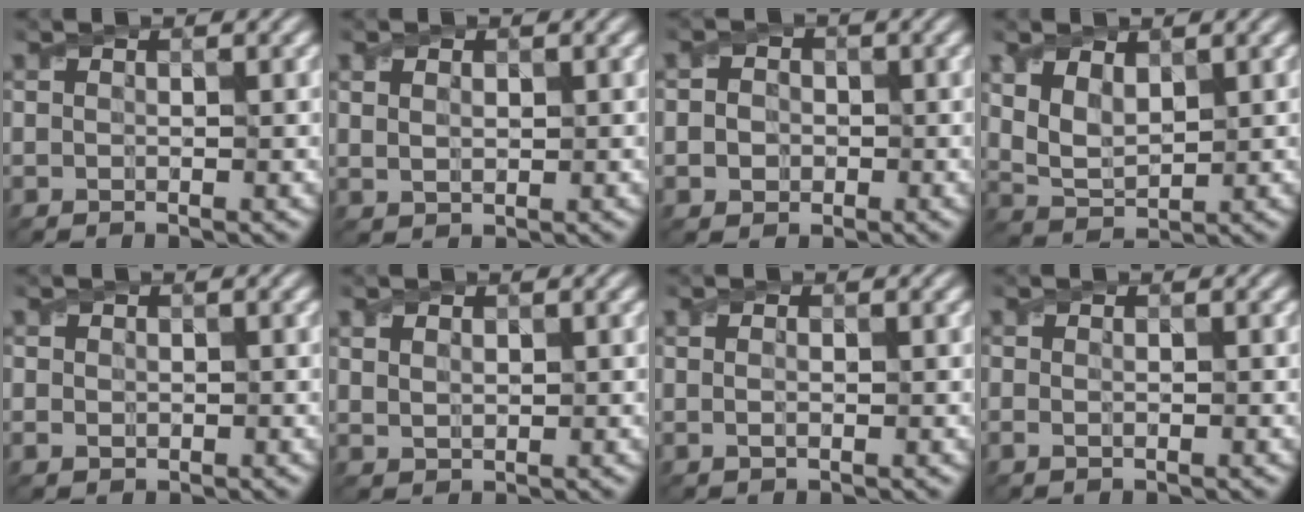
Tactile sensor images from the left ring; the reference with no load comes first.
{"total": 1.5, "force": [0.7, 0.9, 1.0], "torque": [-0.018, -0.002, 0.021]}
{"total": 2.9, "force": [0.0, 2.5, 1.3], "torque": [-0.002, 0.012, -0.020]}
{"total": 3.9, "force": [1.8, 2.1, 2.7], "torque": [-0.065, -0.005, 0.041]}
{"total": 1.2, "force": [0.1, 1.1, 0.6], "torque": [-0.008, -0.002, 0.002]}
{"total": 1.3, "force": [0.8, 0.8, 0.7], "torque": [-0.015, -0.002, 0.023]}
{"total": 1.1, "force": [0.1, 0.5, 1.0], "torque": [-0.014, -0.003, 0.005]}
{"total": 1.0, "force": [-0.1, 0.5, 0.9], "torque": [-0.016, -0.003, 0.002]}